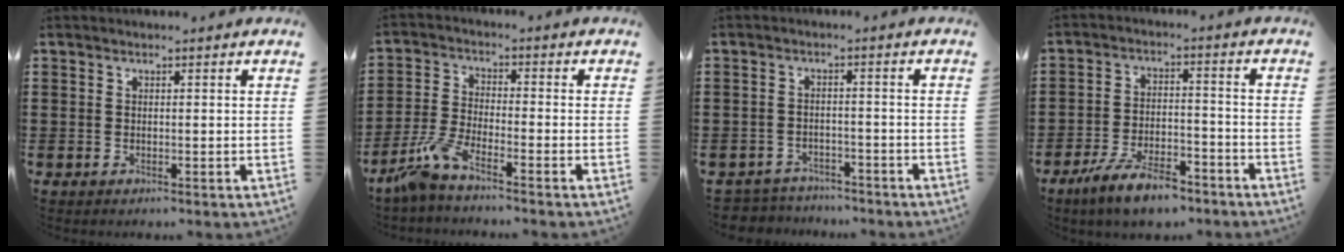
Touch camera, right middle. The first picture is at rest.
{"total": 6.0, "force": [-4.6, 0.9, 3.8], "torque": [-0.097, -0.011, -0.091]}
{"total": 3.4, "force": [-3.4, 0.5, -0.3], "torque": [-0.003, -0.002, -0.073]}
{"total": 8.2, "force": [-6.7, 2.1, 4.3], "torque": [-0.089, 0.007, -0.126]}